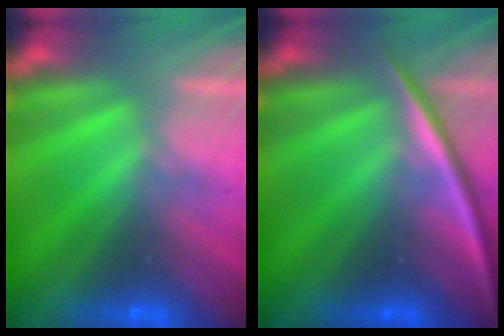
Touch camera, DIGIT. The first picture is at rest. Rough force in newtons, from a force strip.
{"total": 2.2}